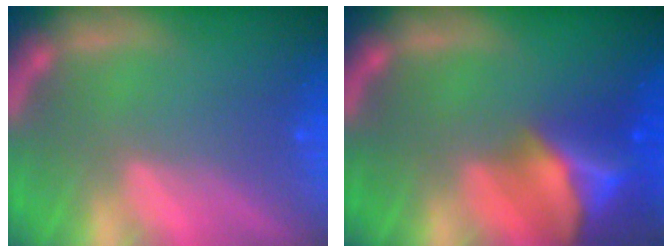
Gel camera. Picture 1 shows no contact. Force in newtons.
{"total": 9.4}